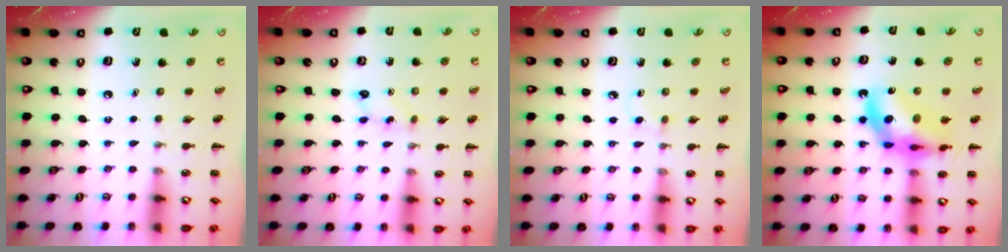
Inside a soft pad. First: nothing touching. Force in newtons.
{"total": 1.7, "press": 1.6, "slide": 0.6}
{"total": 2.7, "press": 2.5, "slide": 0.9}
{"total": 13.2, "press": 12.6, "slide": 4.2}